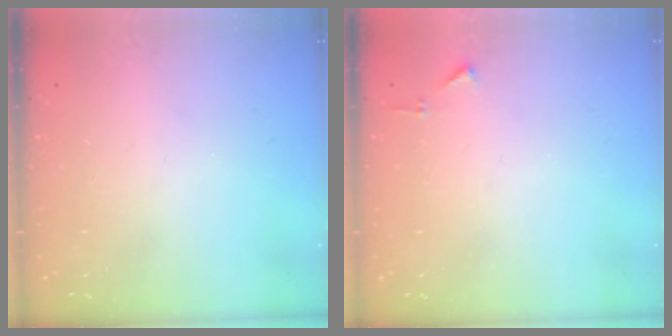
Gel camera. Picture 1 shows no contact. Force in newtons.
{"total": 3.7, "press": 3.7, "slide": 0.5}